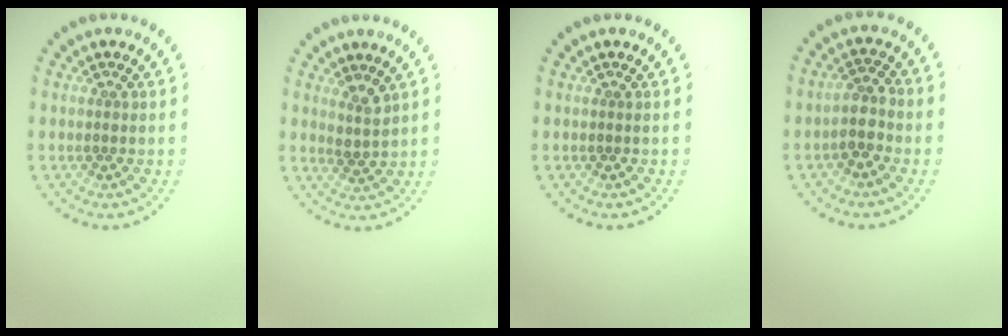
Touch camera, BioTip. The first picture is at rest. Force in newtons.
{"total": 1.9, "press": 1.4, "slide": 1.2}
{"total": 0.0}
{"total": 2.3, "press": 2.0, "slide": 1.1}